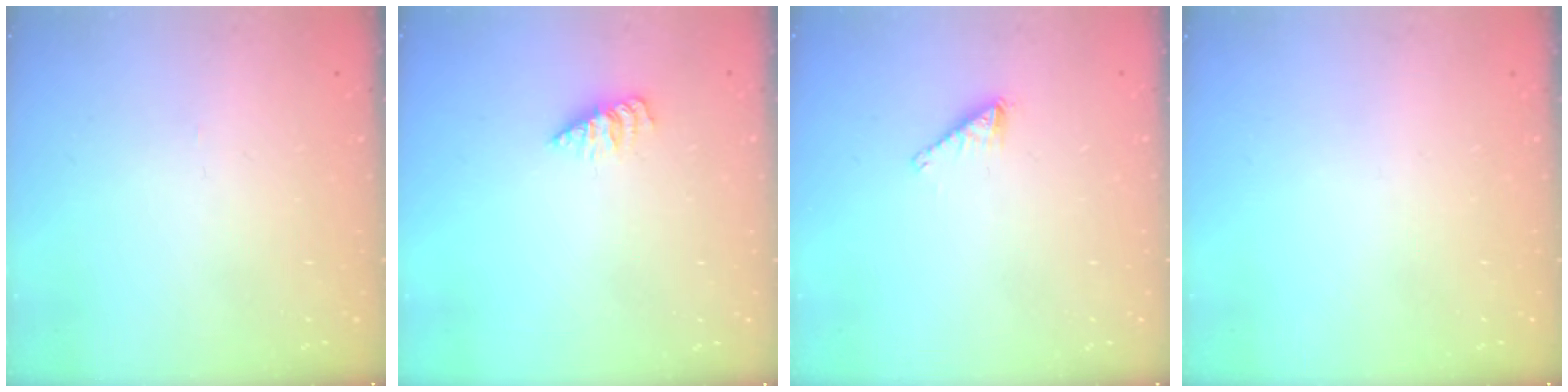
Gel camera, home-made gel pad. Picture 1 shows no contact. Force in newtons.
{"total": 1.9, "press": 1.8, "slide": 0.3}
{"total": 1.8, "press": 1.7, "slide": 0.1}
{"total": 0.0}